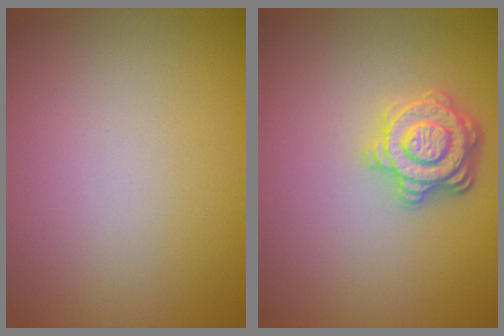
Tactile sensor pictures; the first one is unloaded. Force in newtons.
{"total": 3.6, "press": 3.3, "slide": 1.5}